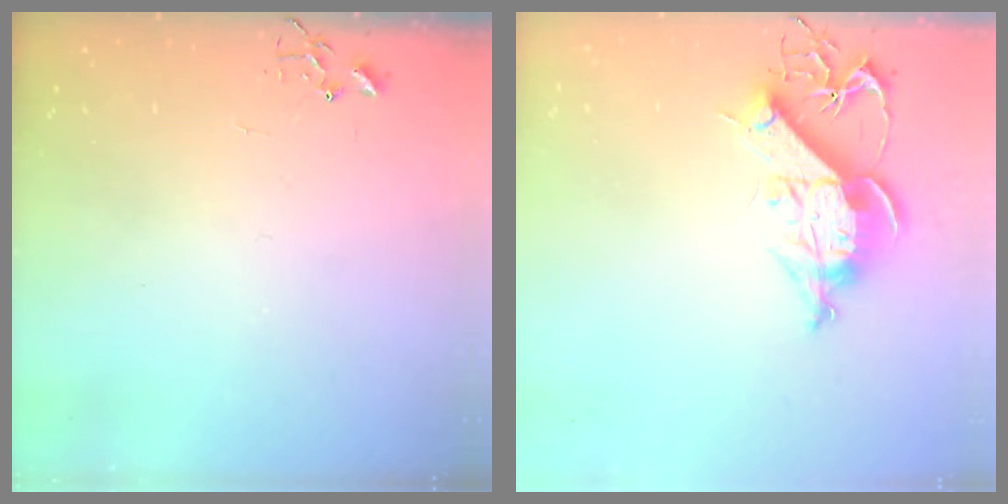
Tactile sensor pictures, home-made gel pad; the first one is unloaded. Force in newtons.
{"total": 11.6, "press": 11.5, "slide": 1.4}